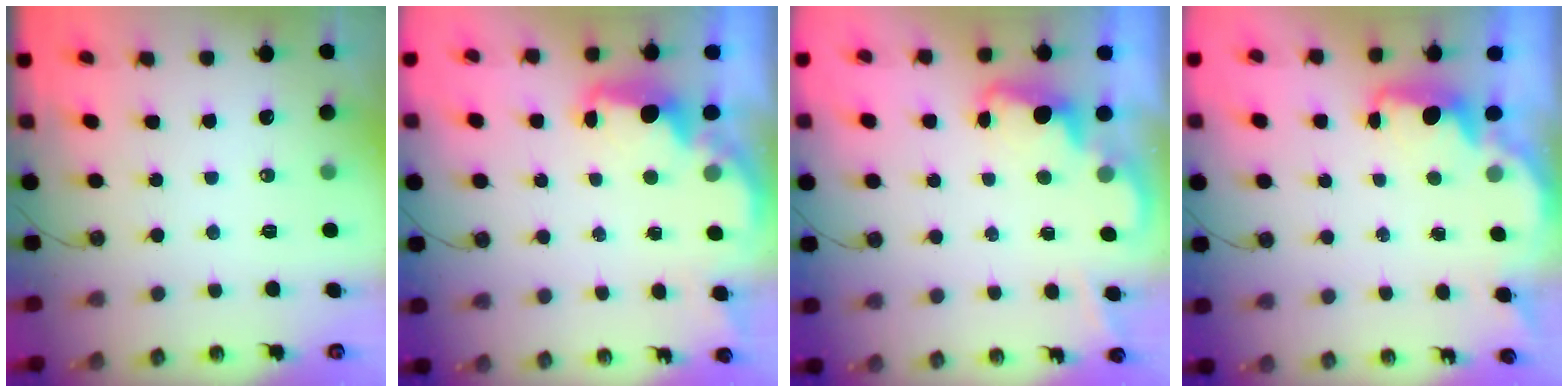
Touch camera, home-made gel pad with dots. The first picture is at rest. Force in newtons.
{"total": 2.5, "press": 2.4, "slide": 0.7}
{"total": 2.2, "press": 2.1, "slide": 0.5}
{"total": 1.8, "press": 1.7, "slide": 0.7}